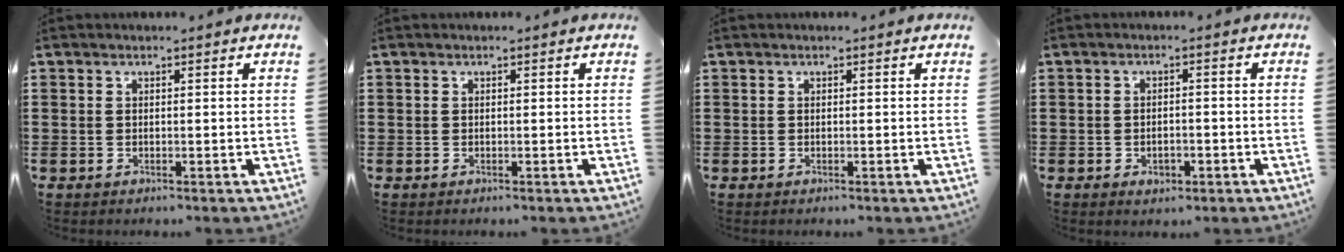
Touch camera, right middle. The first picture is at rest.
{"total": 0.0}
{"total": 0.0}
{"total": 2.0, "force": [-1.1, 1.1, 1.2], "torque": [-0.024, 0.002, -0.022]}